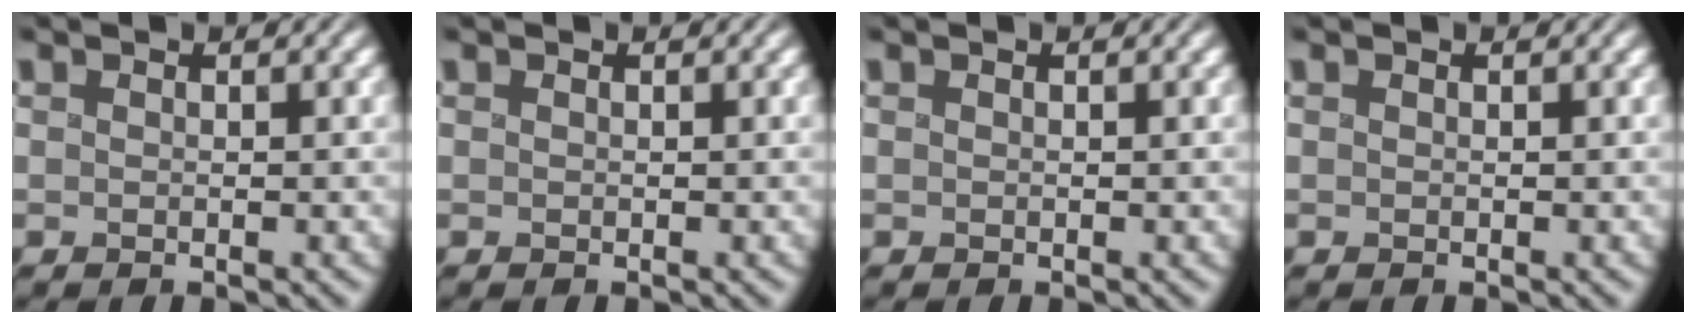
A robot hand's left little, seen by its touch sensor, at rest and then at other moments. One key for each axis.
{"total": 0.0}
{"total": 0.0}
{"total": 0.0}